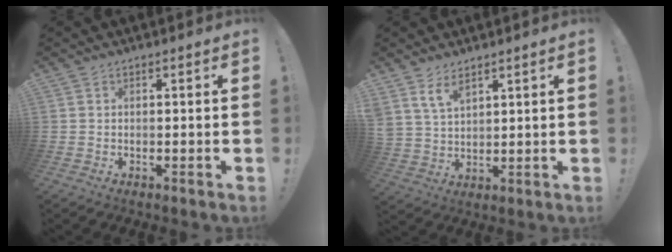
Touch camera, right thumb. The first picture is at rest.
{"total": 6.4, "force": [4.6, 2.9, 3.3], "torque": [-0.063, -0.022, 0.088]}